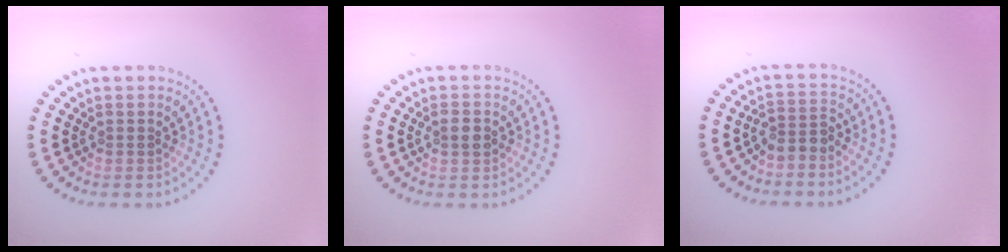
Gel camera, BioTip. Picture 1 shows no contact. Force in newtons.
{"total": 1.5, "press": 1.5, "slide": 0.2}
{"total": 2.0, "press": 1.7, "slide": 1.2}